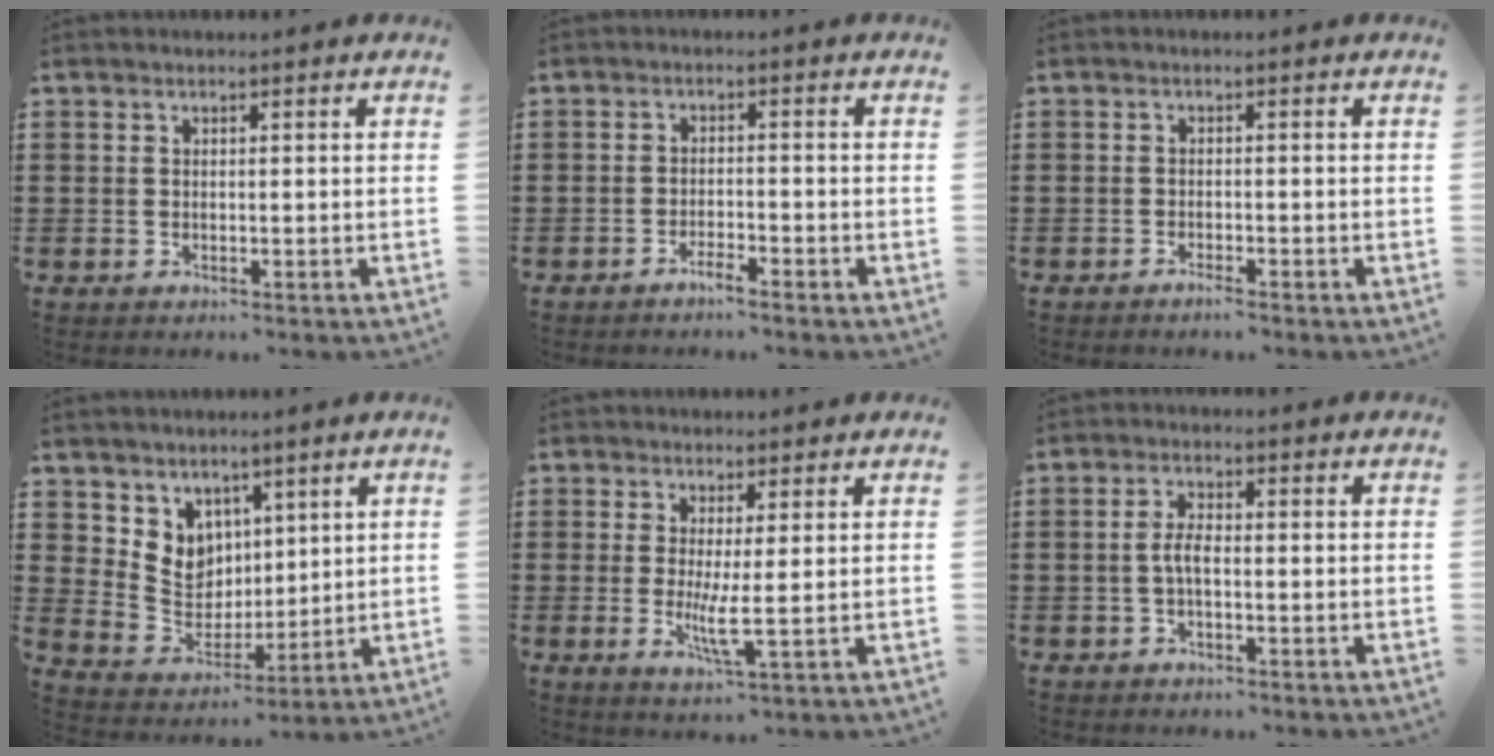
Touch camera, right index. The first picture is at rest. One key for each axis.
{"total": 2.1, "fx": -1.9, "fy": -0.2, "fz": 0.8, "tx": -0.015, "ty": 0.002, "tz": -0.036}
{"total": 1.2, "fx": -1.1, "fy": 0.0, "fz": 0.4, "tx": -0.010, "ty": -0.003, "tz": -0.020}
{"total": 6.9, "fx": 3.6, "fy": 5.8, "fz": 0.8, "tx": -0.054, "ty": -0.020, "tz": 0.073}
{"total": 4.4, "fx": -0.2, "fy": 0.1, "fz": 4.4, "tx": -0.075, "ty": -0.015, "tz": -0.005}
{"total": 3.0, "fx": -0.7, "fy": 1.0, "fz": 2.7, "tx": -0.064, "ty": -0.001, "tz": -0.018}